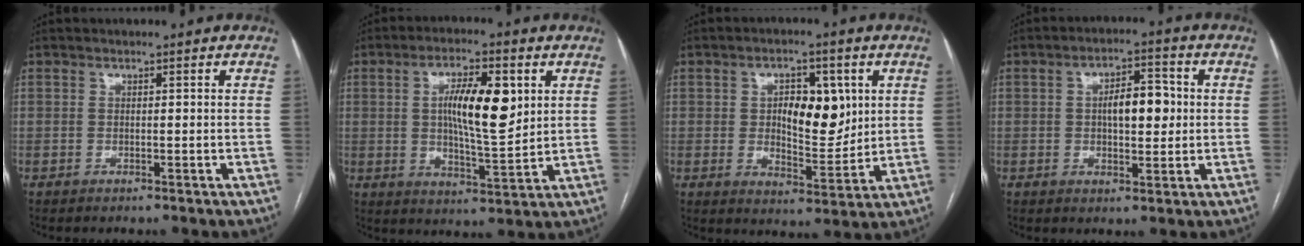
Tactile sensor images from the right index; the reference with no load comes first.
{"total": 10.9, "force": [2.6, 2.7, 10.3], "torque": [-0.181, 0.003, 0.045]}
{"total": 9.1, "force": [2.1, 4.3, 7.7], "torque": [-0.115, 0.005, 0.041]}
{"total": 7.0, "force": [0.5, 3.0, 6.4], "torque": [-0.103, 0.014, 0.009]}